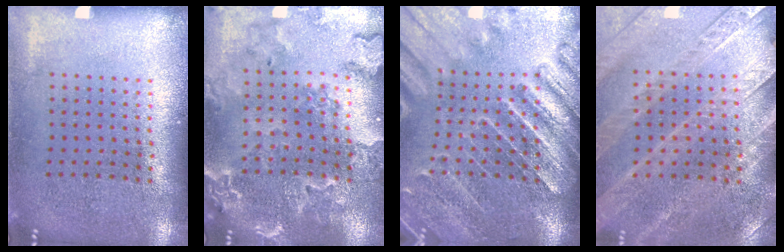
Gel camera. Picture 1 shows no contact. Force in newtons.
{"total": 2.0, "press": 2.0, "slide": 0.2}
{"total": 3.6, "press": 3.2, "slide": 1.6}
{"total": 2.8, "press": 2.6, "slide": 0.9}